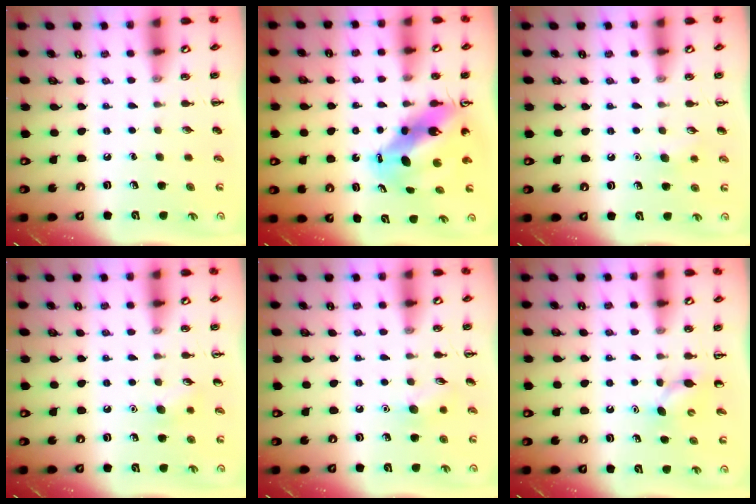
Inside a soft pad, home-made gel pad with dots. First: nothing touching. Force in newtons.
{"total": 9.6, "press": 9.2, "slide": 2.8}
{"total": 6.1, "press": 6.0, "slide": 1.4}
{"total": 5.4, "press": 5.2, "slide": 1.4}
{"total": 7.0, "press": 6.8, "slide": 1.6}
{"total": 3.8, "press": 3.6, "slide": 1.3}